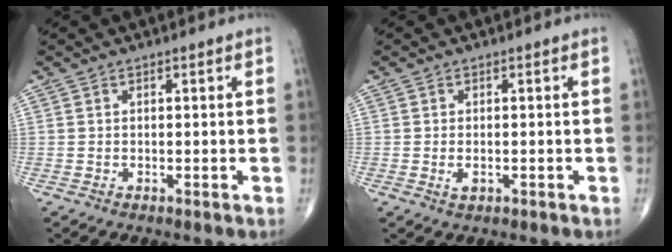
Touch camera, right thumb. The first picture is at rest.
{"total": 1.7, "force": [-0.4, 0.9, 1.4], "torque": [-0.026, -0.002, -0.007]}